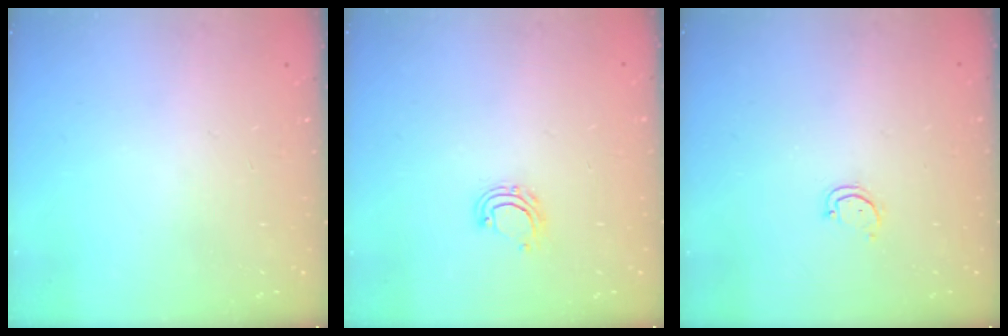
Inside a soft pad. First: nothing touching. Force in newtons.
{"total": 6.1, "press": 6.0, "slide": 1.1}
{"total": 2.6, "press": 2.6, "slide": 0.2}